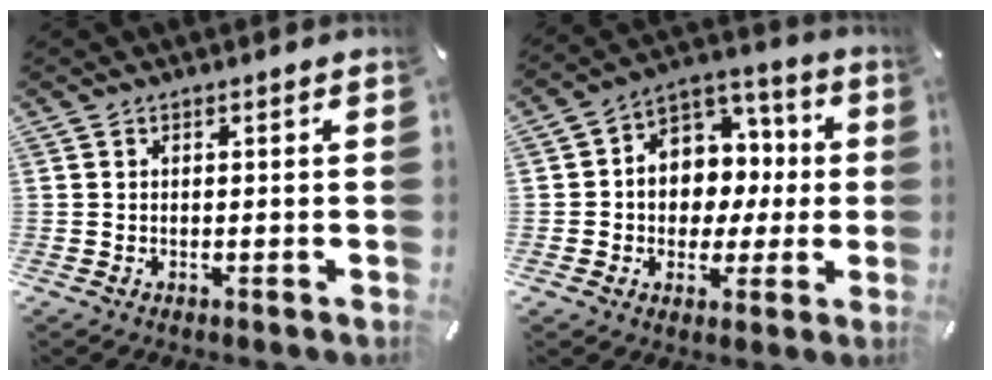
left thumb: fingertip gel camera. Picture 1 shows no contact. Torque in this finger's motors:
{"motor_torque": [1.71, 1.84, 0.52, 0.15, 0.33]}